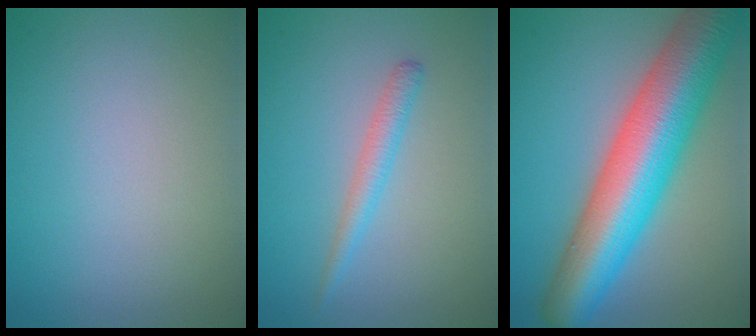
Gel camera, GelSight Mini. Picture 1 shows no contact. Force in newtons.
{"total": 1.8, "press": 1.8, "slide": 0.0}
{"total": 12.7, "press": 12.6, "slide": 0.5}